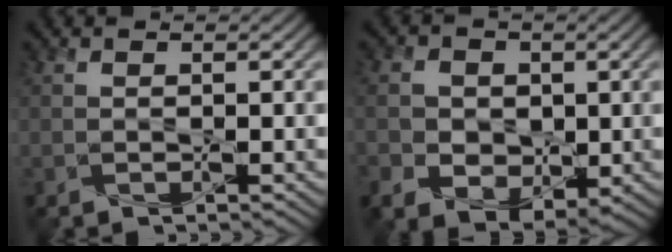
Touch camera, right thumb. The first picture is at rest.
{"total": 5.3, "force": [-0.5, 4.6, 2.7], "torque": [-0.069, -0.015, -0.014]}